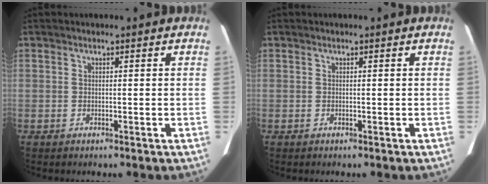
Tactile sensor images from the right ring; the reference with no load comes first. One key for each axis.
{"total": 0.0}